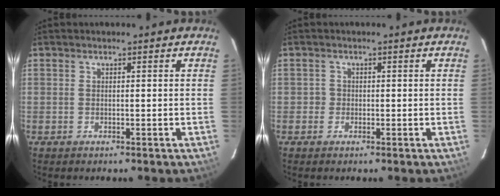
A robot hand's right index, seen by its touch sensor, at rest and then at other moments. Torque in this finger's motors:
{"motor_torque": [-0.04, 0.01, 0.04, 0.01]}